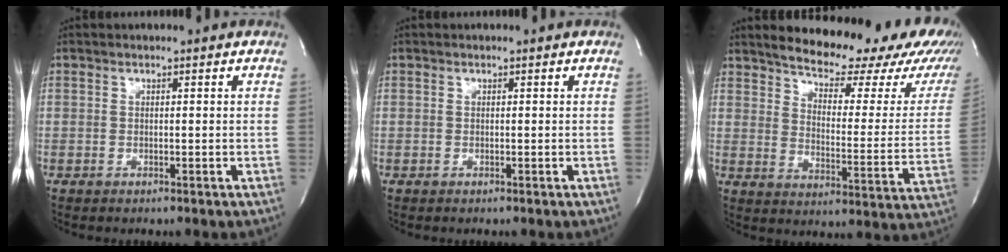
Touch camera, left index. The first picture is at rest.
{"total": 0.0}
{"total": 24.0, "force": [20.9, 6.2, 10.2], "torque": [-0.136, -0.065, 0.242]}